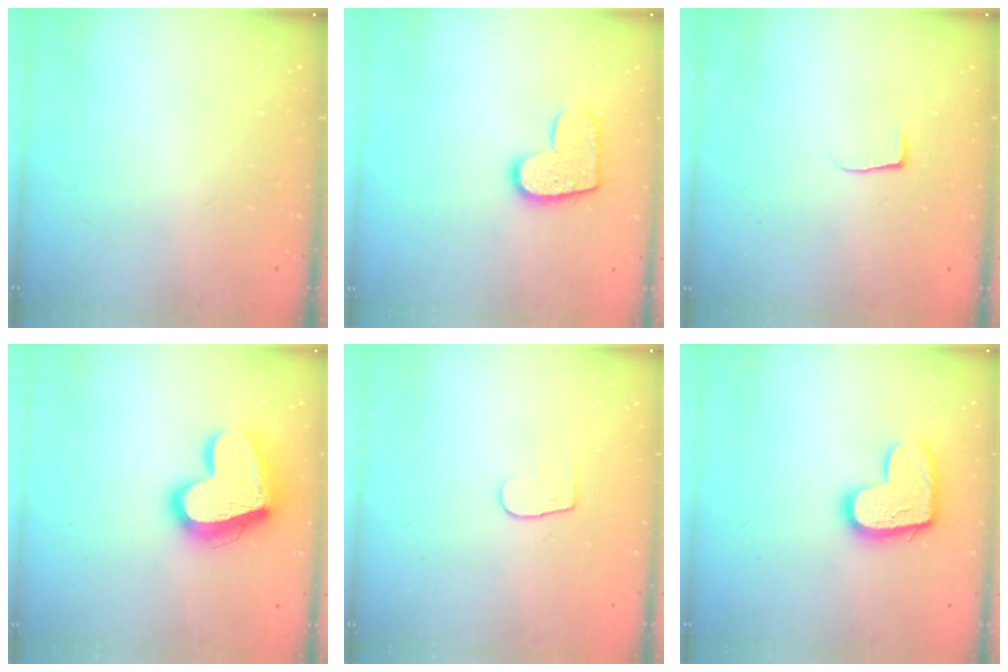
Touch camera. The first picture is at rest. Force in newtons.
{"total": 11.2, "press": 11.2, "slide": 0.7}
{"total": 3.8, "press": 3.8, "slide": 0.5}
{"total": 19.6, "press": 19.6, "slide": 1.5}
{"total": 4.3, "press": 4.3, "slide": 0.5}
{"total": 14.2, "press": 14.2, "slide": 0.8}